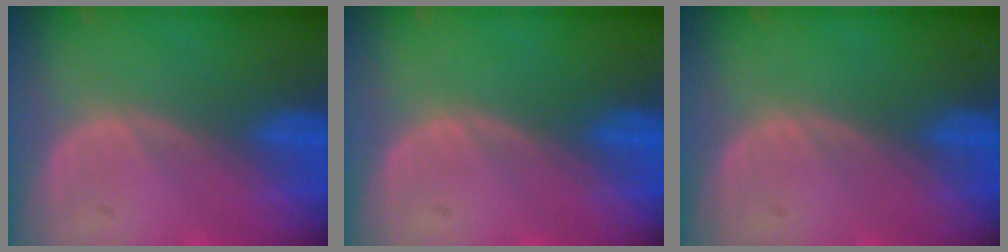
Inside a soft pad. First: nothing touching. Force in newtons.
{"total": 0.0}
{"total": 0.0}